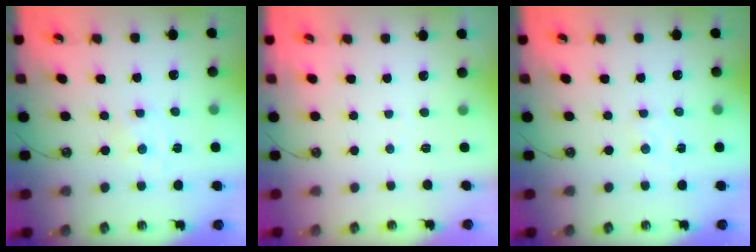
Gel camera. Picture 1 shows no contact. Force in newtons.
{"total": 2.6, "press": 2.6, "slide": 0.4}
{"total": 2.2, "press": 2.2, "slide": 0.4}